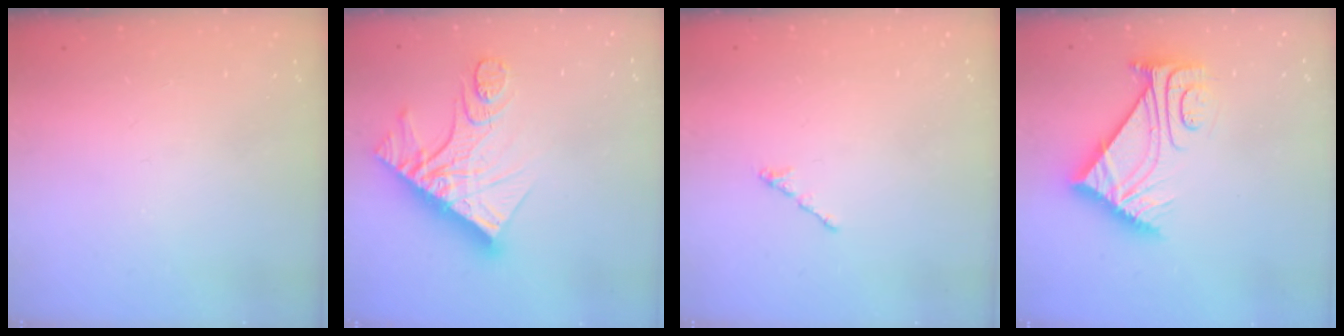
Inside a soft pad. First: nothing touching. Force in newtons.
{"total": 16.3, "press": 16.3, "slide": 1.3}
{"total": 0.5, "press": 0.4, "slide": 0.3}
{"total": 10.5, "press": 10.5, "slide": 0.8}